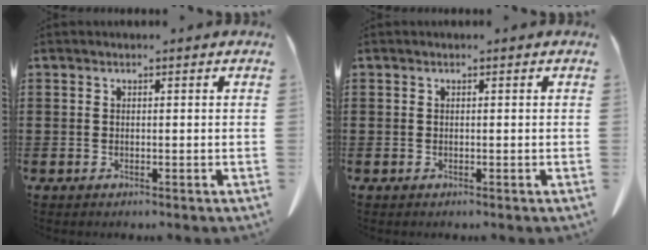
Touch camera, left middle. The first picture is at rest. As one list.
[{"total": 0.0}]